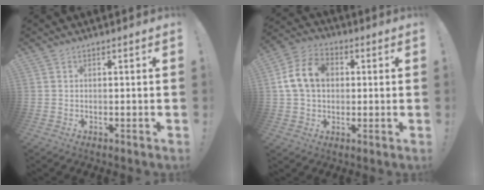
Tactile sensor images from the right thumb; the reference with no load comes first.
{"total": 13.0, "force": [2.1, 9.9, 8.1], "torque": [-0.139, 0.011, 0.043]}